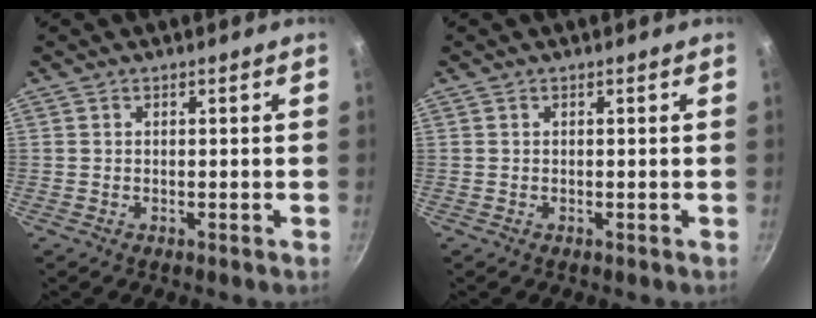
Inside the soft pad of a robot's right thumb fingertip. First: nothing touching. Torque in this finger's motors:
{"motor_torque": [-0.05, -0.05, 0.03, -0.03, 0.03]}